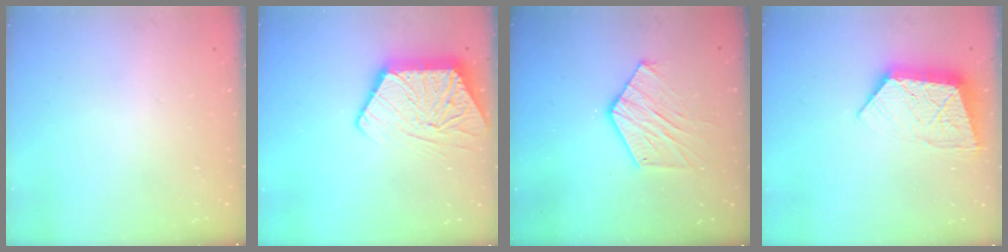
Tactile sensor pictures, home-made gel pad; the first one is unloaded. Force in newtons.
{"total": 13.3, "press": 13.3, "slide": 1.1}
{"total": 10.5, "press": 10.5, "slide": 0.4}
{"total": 11.6, "press": 11.6, "slide": 0.9}